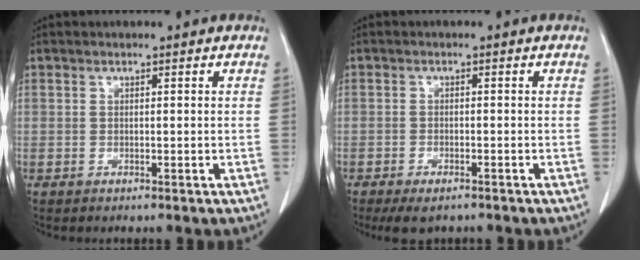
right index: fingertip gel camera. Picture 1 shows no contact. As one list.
[{"total": 4.4, "force": [-3.4, 1.6, 2.2], "torque": [-0.036, -0.006, -0.049]}]